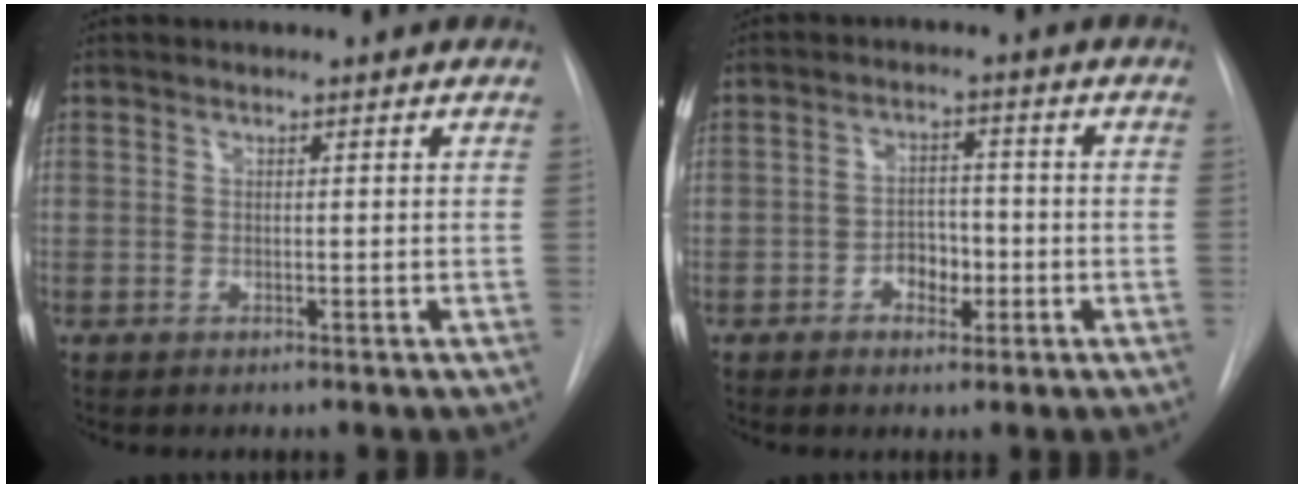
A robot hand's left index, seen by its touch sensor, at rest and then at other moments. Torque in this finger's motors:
{"motor_torque": [0.18, 0.05, 0.06, 0.01]}